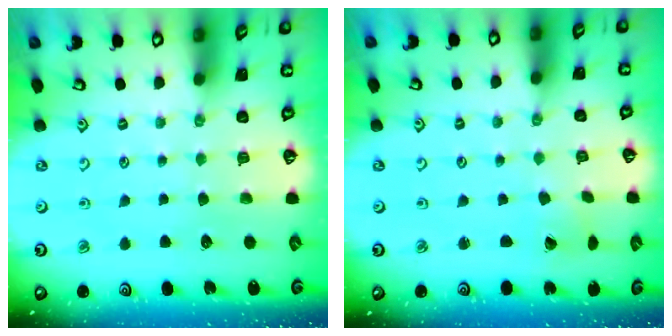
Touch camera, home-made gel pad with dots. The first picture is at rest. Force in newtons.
{"total": 1.6, "press": 1.5, "slide": 0.4}